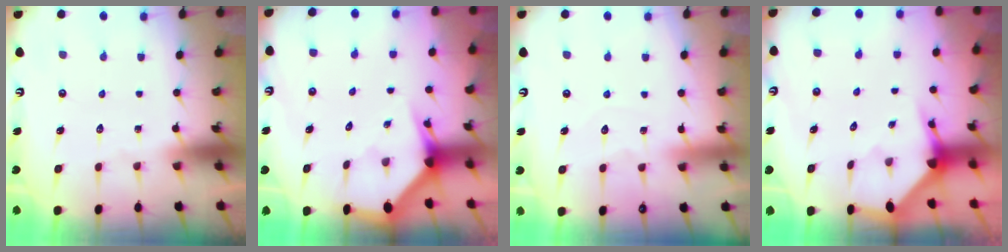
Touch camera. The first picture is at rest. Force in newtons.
{"total": 2.8, "press": 2.8, "slide": 0.2}
{"total": 3.8, "press": 3.8, "slide": 0.4}
{"total": 3.2, "press": 3.2, "slide": 0.3}